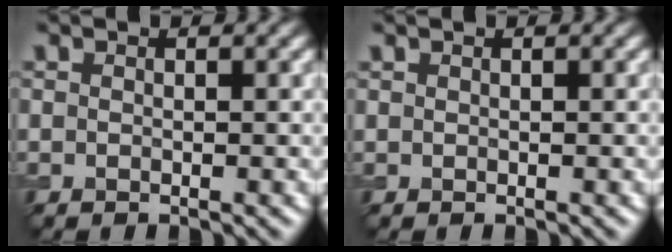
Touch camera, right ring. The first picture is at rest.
{"total": 0.0}